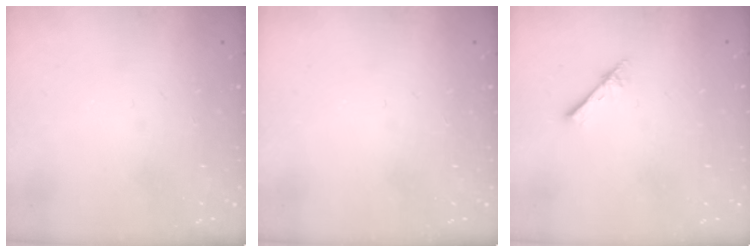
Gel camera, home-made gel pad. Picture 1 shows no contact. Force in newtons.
{"total": 0.0}
{"total": 2.6, "press": 2.6, "slide": 0.3}